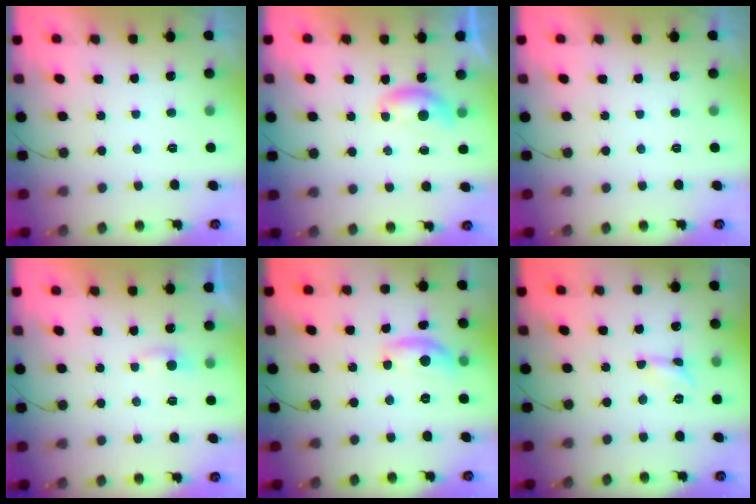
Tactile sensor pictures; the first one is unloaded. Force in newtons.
{"total": 4.8, "press": 4.8, "slide": 0.4}
{"total": 0.0}
{"total": 2.4, "press": 2.4, "slide": 0.3}
{"total": 9.6, "press": 9.6, "slide": 0.6}
{"total": 2.5, "press": 2.5, "slide": 0.3}